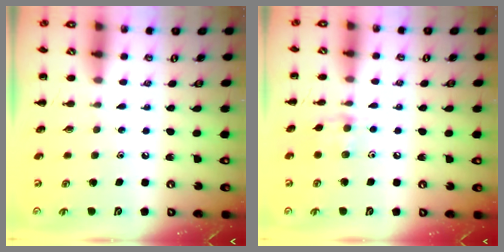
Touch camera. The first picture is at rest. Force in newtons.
{"total": 5.4, "press": 5.4, "slide": 0.7}